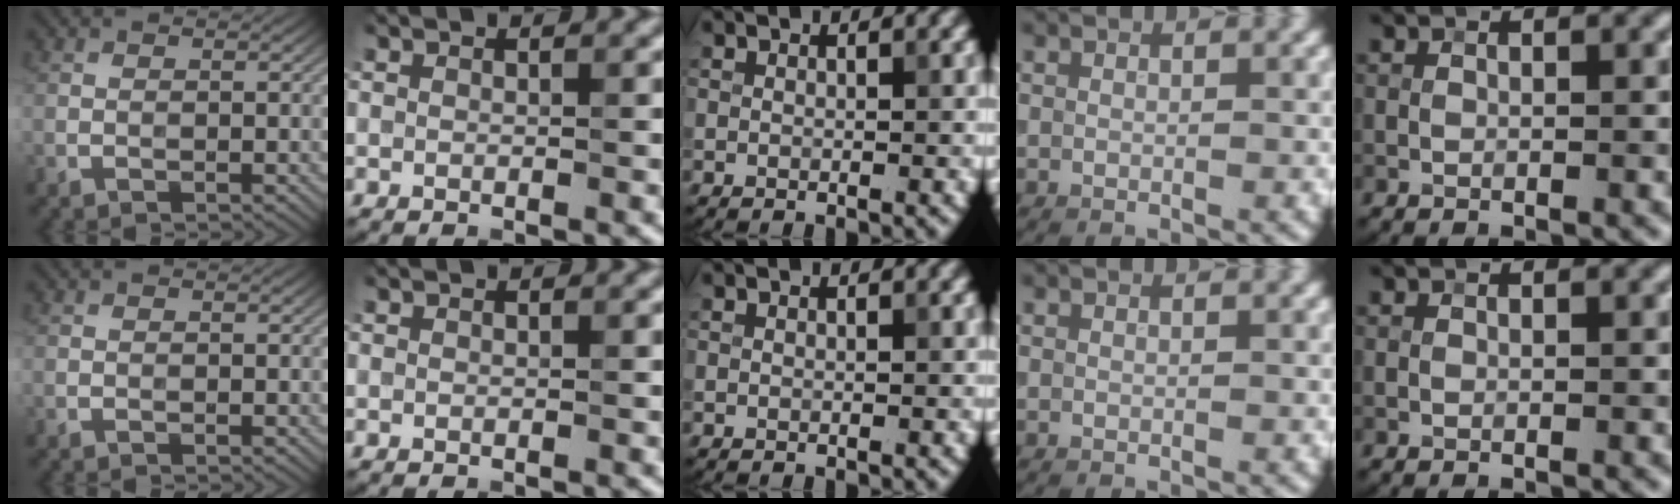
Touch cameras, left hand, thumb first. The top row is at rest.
{}